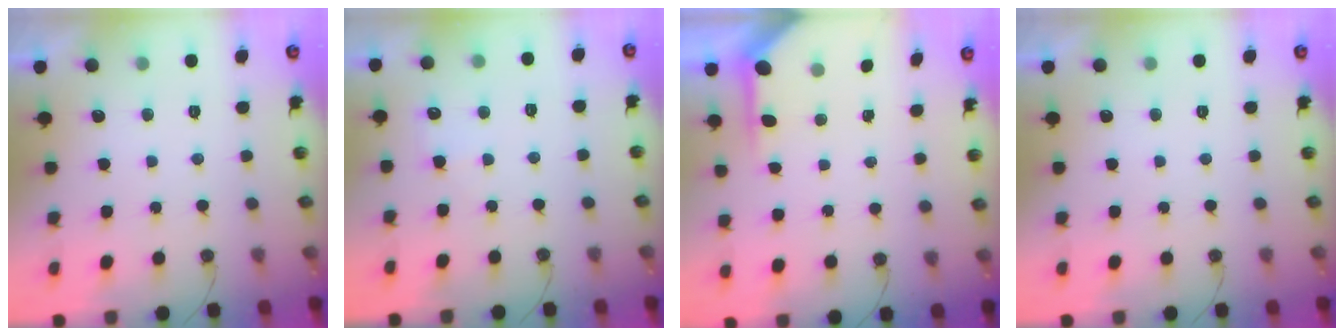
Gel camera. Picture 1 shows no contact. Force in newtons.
{"total": 3.9, "press": 3.9, "slide": 0.4}
{"total": 5.1, "press": 5.1, "slide": 0.3}
{"total": 0.0}